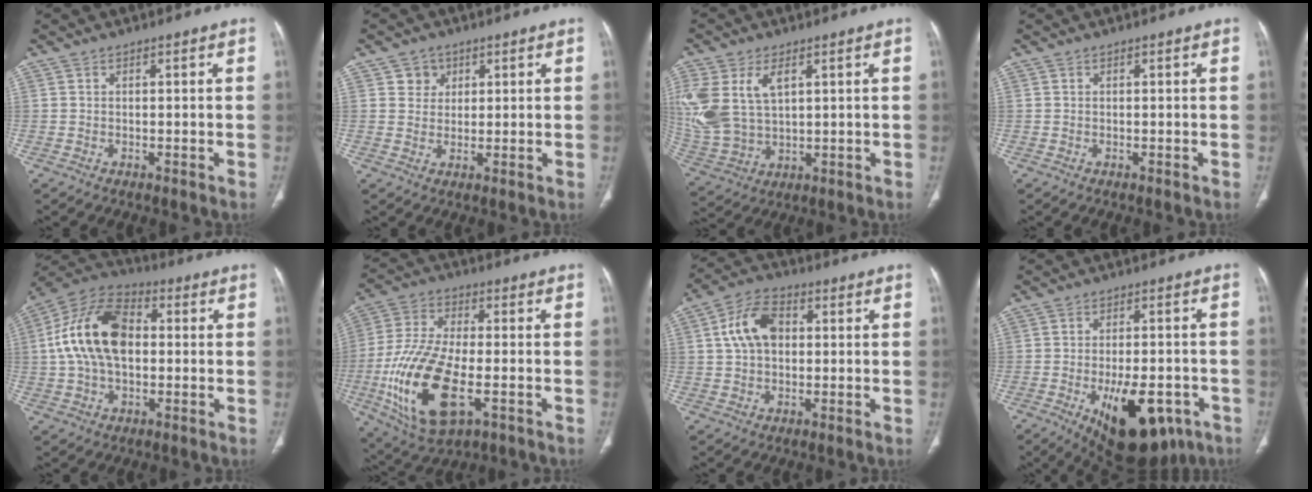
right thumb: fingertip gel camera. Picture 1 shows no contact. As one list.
[{"total": 3.6, "force": [1.6, 3.1, 0.5], "torque": [0.011, -0.006, 0.025]}, {"total": 15.8, "force": [4.6, 10.0, 11.4], "torque": [-0.273, -0.007, 0.108]}, {"total": 0.0}, {"total": 17.2, "force": [1.2, 10.8, 13.4], "torque": [-0.247, 0.031, 0.014]}, {"total": 19.8, "force": [-5.5, 9.1, 16.7], "torque": [-0.346, 0.004, -0.089]}, {"total": 9.5, "force": [1.5, 6.4, 6.8], "torque": [-0.121, 0.020, 0.023]}, {"total": 17.7, "force": [-7.7, 8.6, 13.4], "torque": [-0.158, 0.014, -0.090]}]